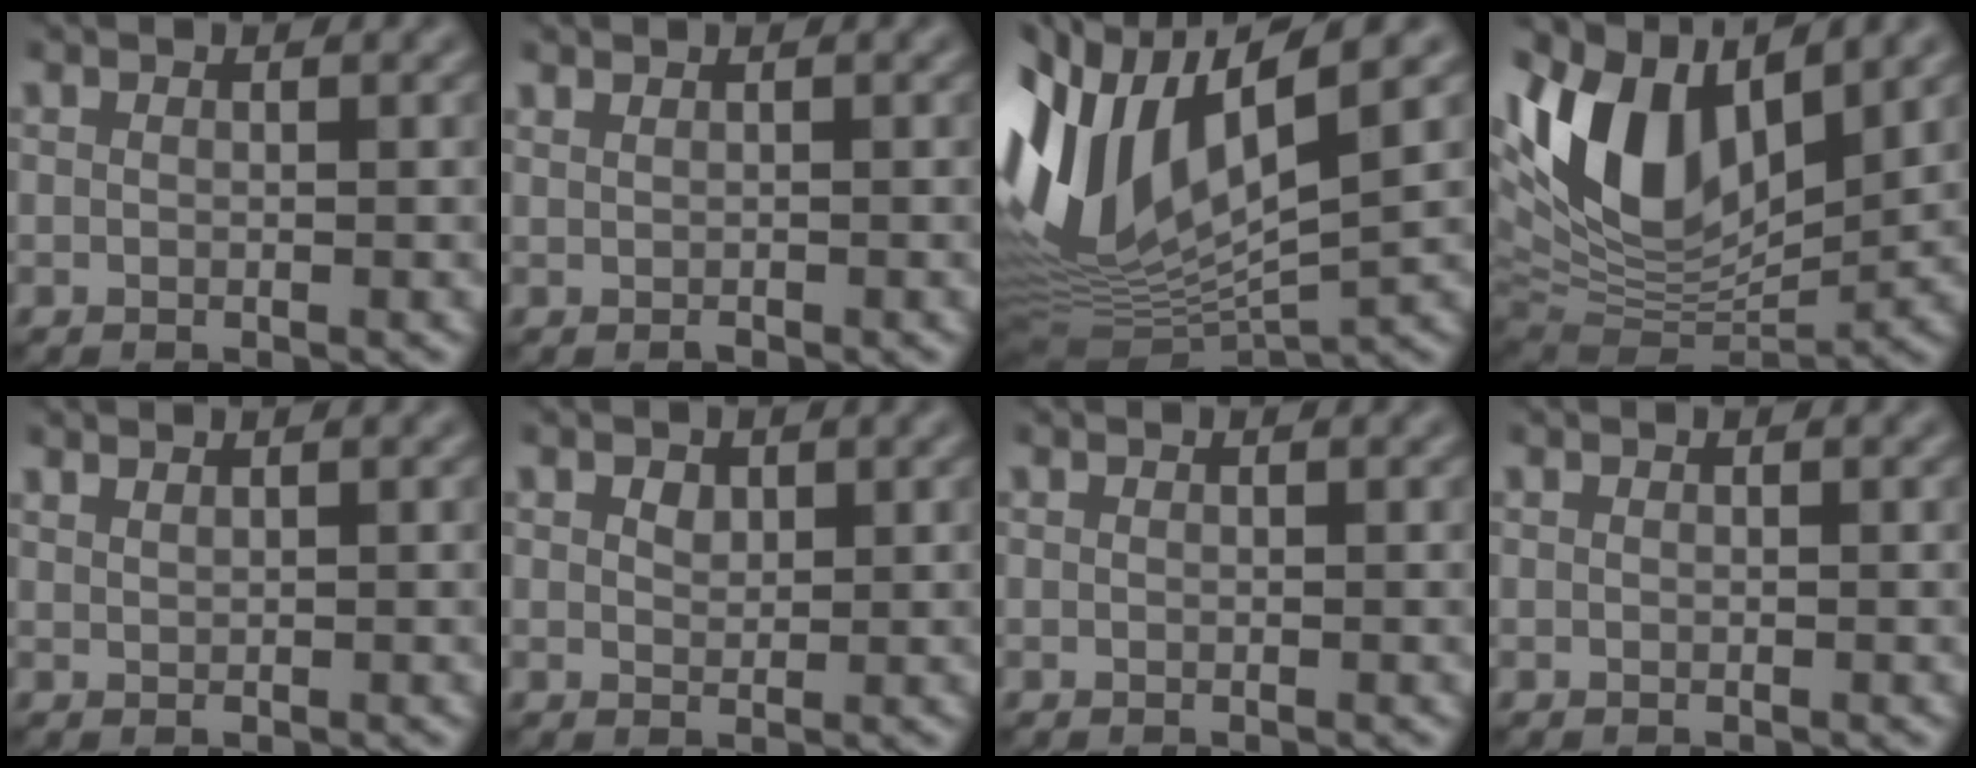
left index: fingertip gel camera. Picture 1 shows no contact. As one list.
[{"total": 0.0}, {"total": 13.0, "force": [1.7, 5.5, 11.6], "torque": [-0.259, -0.004, 0.039]}, {"total": 12.6, "force": [4.8, 6.5, 9.6], "torque": [-0.195, 0.014, 0.091]}, {"total": 0.6, "force": [0.6, 0.0, 0.2], "torque": [0.000, -0.003, 0.012]}, {"total": 0.9, "force": [0.3, 0.7, 0.4], "torque": [-0.007, 0.002, 0.011]}, {"total": 0.0}, {"total": 0.0}]